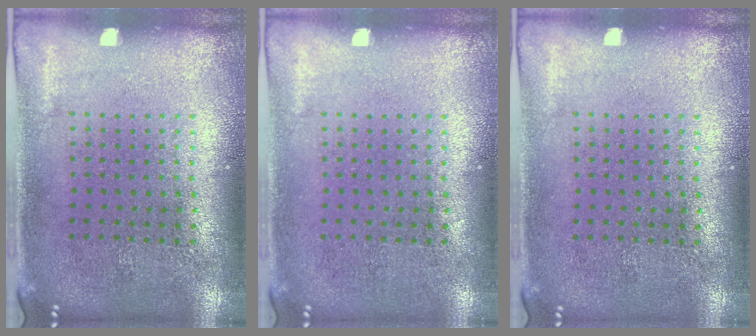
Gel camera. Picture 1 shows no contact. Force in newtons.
{"total": 0.0}
{"total": 0.0}